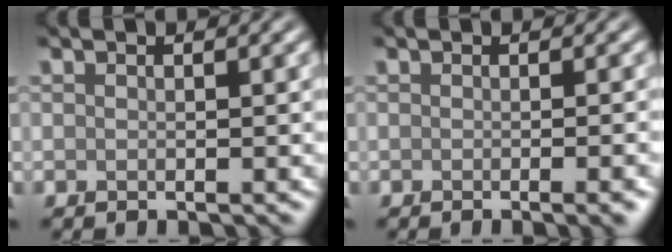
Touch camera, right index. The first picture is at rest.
{"total": 2.9, "force": [-0.8, 1.0, 2.7], "torque": [-0.014, -0.001, -0.010]}